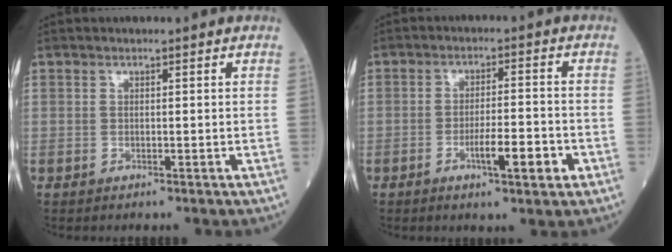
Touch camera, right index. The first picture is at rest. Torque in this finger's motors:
{"motor_torque": [1.35, -0.52, 0.66, 0.16]}